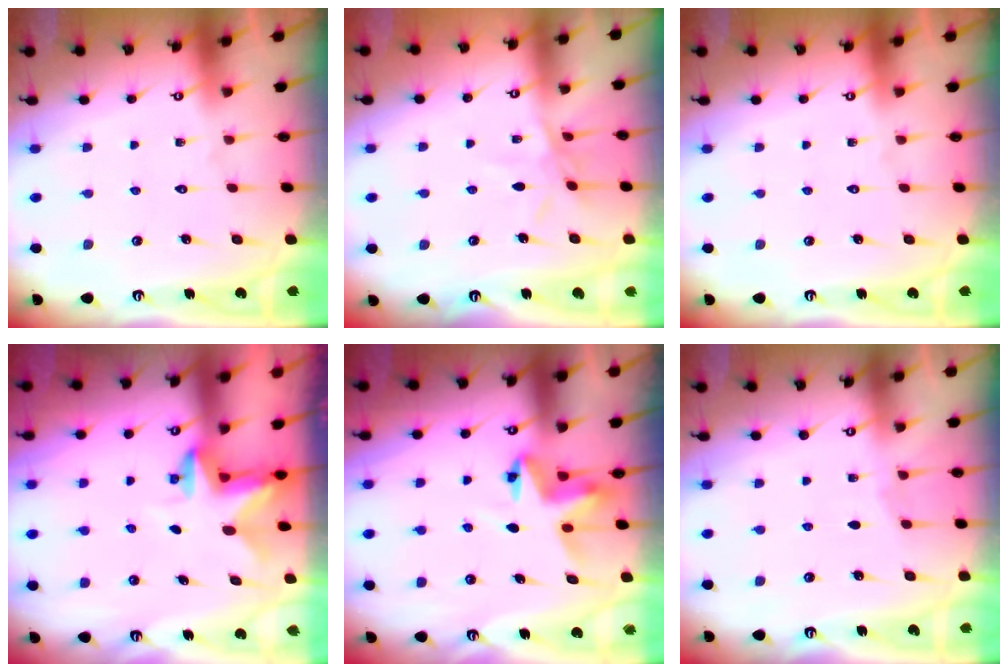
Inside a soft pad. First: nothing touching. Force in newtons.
{"total": 6.8, "press": 6.8, "slide": 0.5}
{"total": 0.0}
{"total": 2.7, "press": 2.7, "slide": 0.5}
{"total": 5.5, "press": 5.5, "slide": 0.1}
{"total": 2.5, "press": 2.5, "slide": 0.4}